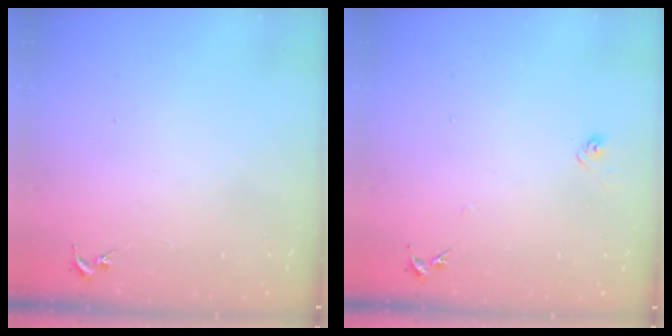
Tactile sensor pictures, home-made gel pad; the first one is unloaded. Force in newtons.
{"total": 5.0, "press": 5.0, "slide": 0.7}